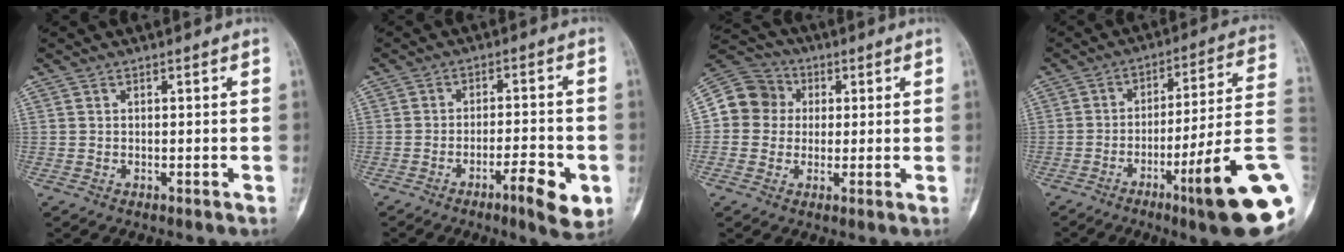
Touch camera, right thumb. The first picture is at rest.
{"total": 8.0, "force": [-3.5, 1.8, 6.9], "torque": [-0.103, 0.016, -0.049]}
{"total": 9.4, "force": [0.8, 8.9, 2.9], "torque": [-0.031, 0.018, 0.003]}
{"total": 19.2, "force": [-7.0, 1.1, 17.8], "torque": [-0.217, 0.027, -0.107]}